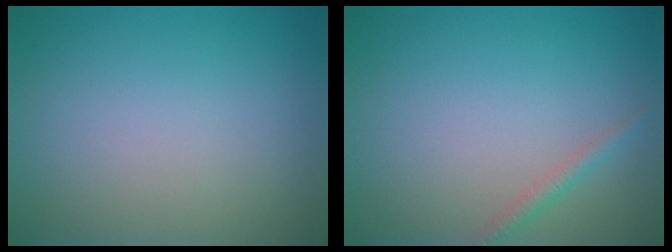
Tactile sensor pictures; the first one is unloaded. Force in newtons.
{"total": 1.2, "press": 1.2, "slide": 0.0}